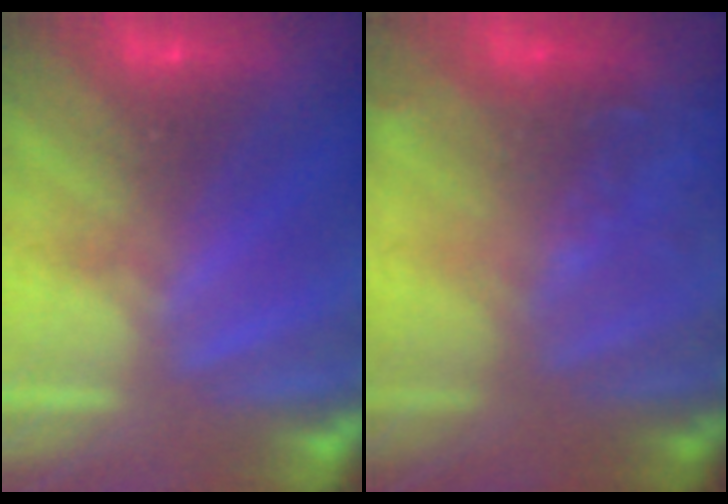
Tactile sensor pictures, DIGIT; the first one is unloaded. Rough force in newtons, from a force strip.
{"total": 2.1}